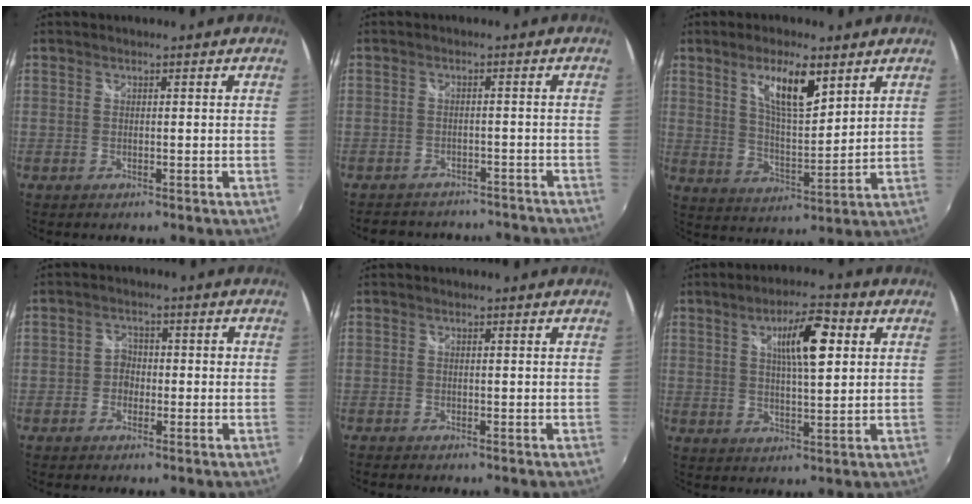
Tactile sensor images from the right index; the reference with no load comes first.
{"total": 14.0, "force": [-12.3, 5.2, 4.2], "torque": [-0.093, 0.013, -0.151]}
{"total": 10.0, "force": [5.4, 2.9, 7.9], "torque": [-0.133, 0.001, 0.102]}
{"total": 2.9, "force": [-1.2, 2.5, 0.8], "torque": [-0.013, 0.008, -0.025]}
{"total": 1.3, "force": [-1.3, 0.4, 0.2], "torque": [-0.009, -0.009, -0.024]}
{"total": 9.2, "force": [3.0, 2.6, 8.4], "torque": [-0.134, 0.011, 0.049]}